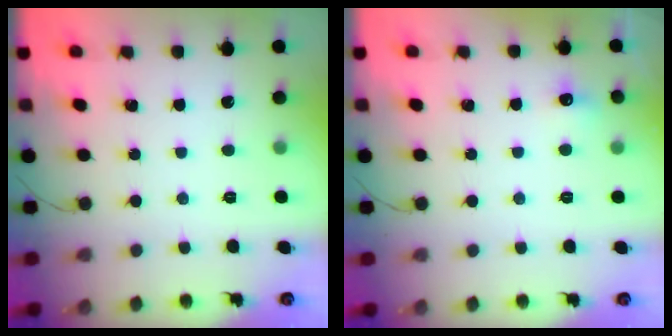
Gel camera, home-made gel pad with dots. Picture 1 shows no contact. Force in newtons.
{"total": 4.6, "press": 4.5, "slide": 1.2}